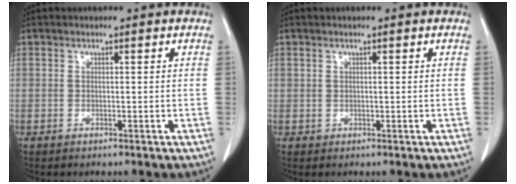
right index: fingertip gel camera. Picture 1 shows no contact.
{"total": 0.6, "force": [0.1, 0.5, 0.0], "torque": [0.008, 0.004, -0.001]}